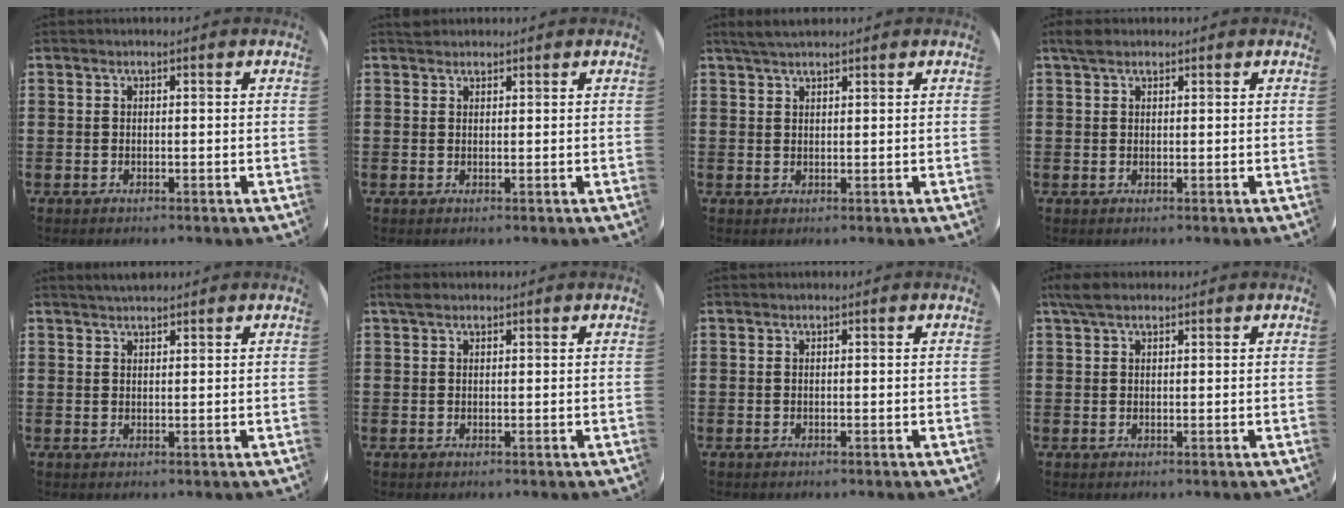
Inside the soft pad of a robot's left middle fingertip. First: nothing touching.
{"total": 0.9, "force": [0.9, 0.3, -0.1], "torque": [0.008, -0.001, 0.016]}
{"total": 2.7, "force": [2.3, 0.5, 1.2], "torque": [-0.029, 0.005, 0.043]}
{"total": 1.5, "force": [1.2, 0.7, 0.6], "torque": [-0.006, 0.002, 0.021]}
{"total": 1.7, "force": [1.7, 0.2, 0.5], "torque": [-0.011, 0.002, 0.031]}
{"total": 1.2, "force": [1.0, 0.6, 0.4], "torque": [-0.003, 0.001, 0.016]}
{"total": 0.0}
{"total": 2.7, "force": [1.9, 1.1, 1.5], "torque": [-0.034, 0.008, 0.034]}